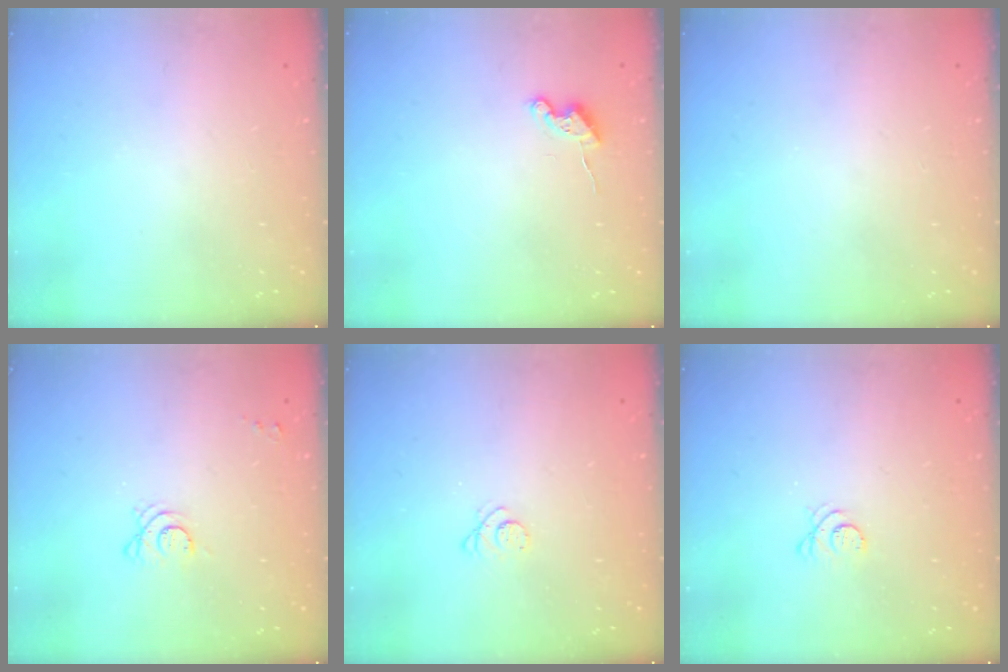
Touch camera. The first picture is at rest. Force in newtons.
{"total": 5.1, "press": 5.1, "slide": 0.6}
{"total": 0.0}
{"total": 4.4, "press": 4.3, "slide": 1.2}
{"total": 2.6, "press": 2.6, "slide": 0.3}
{"total": 3.3, "press": 3.3, "slide": 0.5}